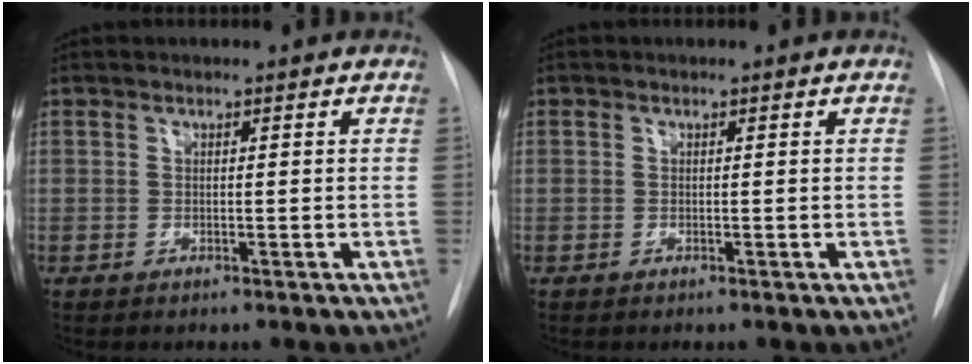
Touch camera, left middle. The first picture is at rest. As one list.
[{"total": 0.0}]